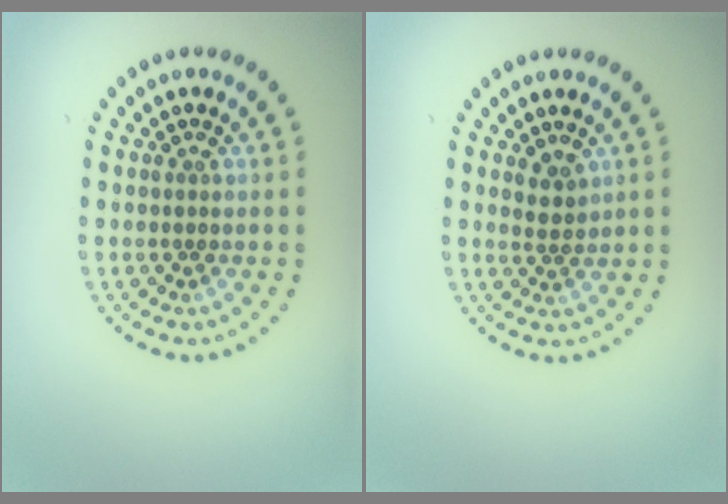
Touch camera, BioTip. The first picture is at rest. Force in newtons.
{"total": 1.4, "press": 1.2, "slide": 0.8}